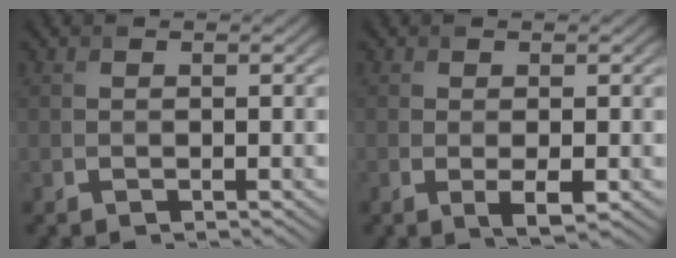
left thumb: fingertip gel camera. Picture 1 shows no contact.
{"total": 1.8, "force": [-0.3, 0.4, 1.7], "torque": [-0.037, -0.003, 0.000]}